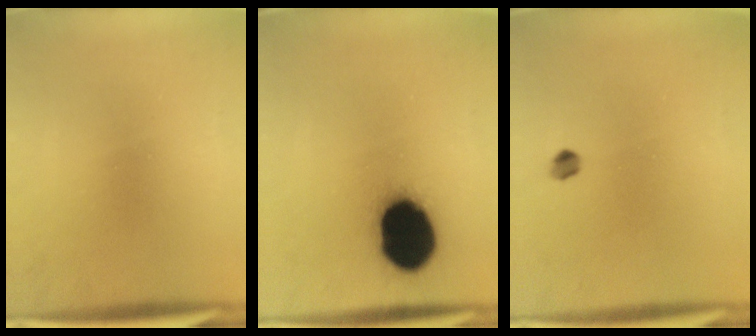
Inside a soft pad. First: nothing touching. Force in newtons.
{"total": 20.4}
{"total": 1.7}